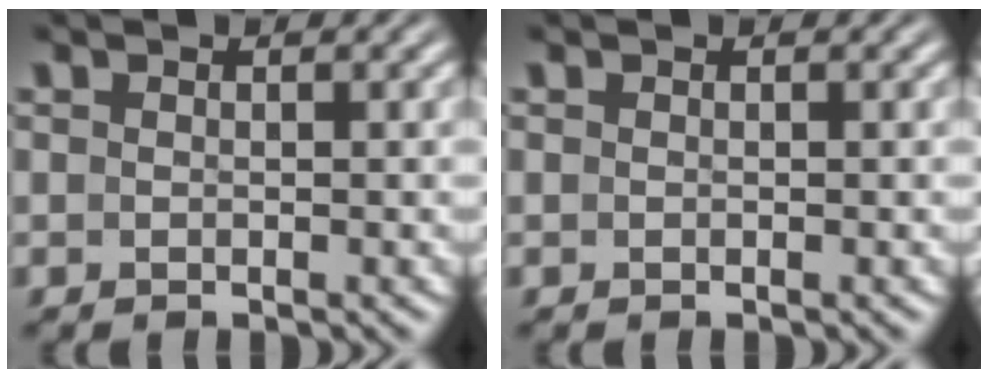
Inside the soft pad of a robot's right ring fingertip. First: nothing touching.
{"total": 1.3, "force": [-0.3, -1.2, -0.4], "torque": [0.014, -0.011, 0.005]}